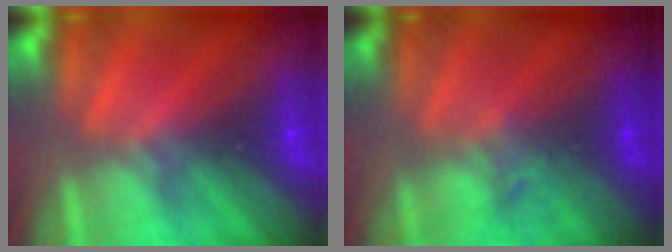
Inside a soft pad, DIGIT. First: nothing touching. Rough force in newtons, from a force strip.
{"total": 1.7}